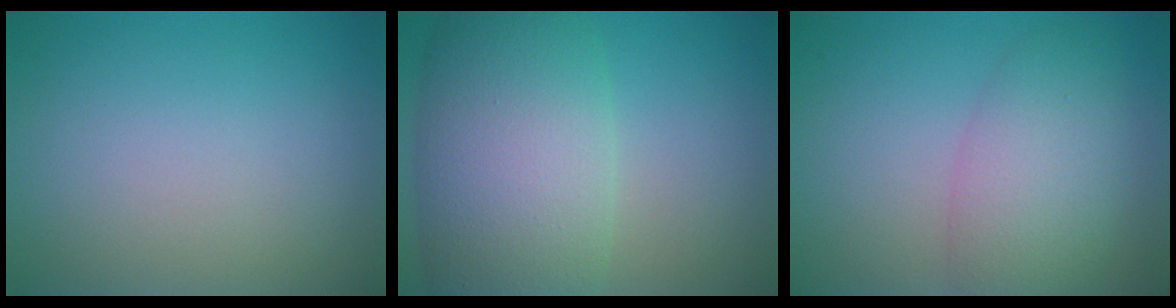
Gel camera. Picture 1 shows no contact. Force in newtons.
{"total": 10.8, "press": 10.8, "slide": 0.4}
{"total": 5.4, "press": 5.4, "slide": 0.3}